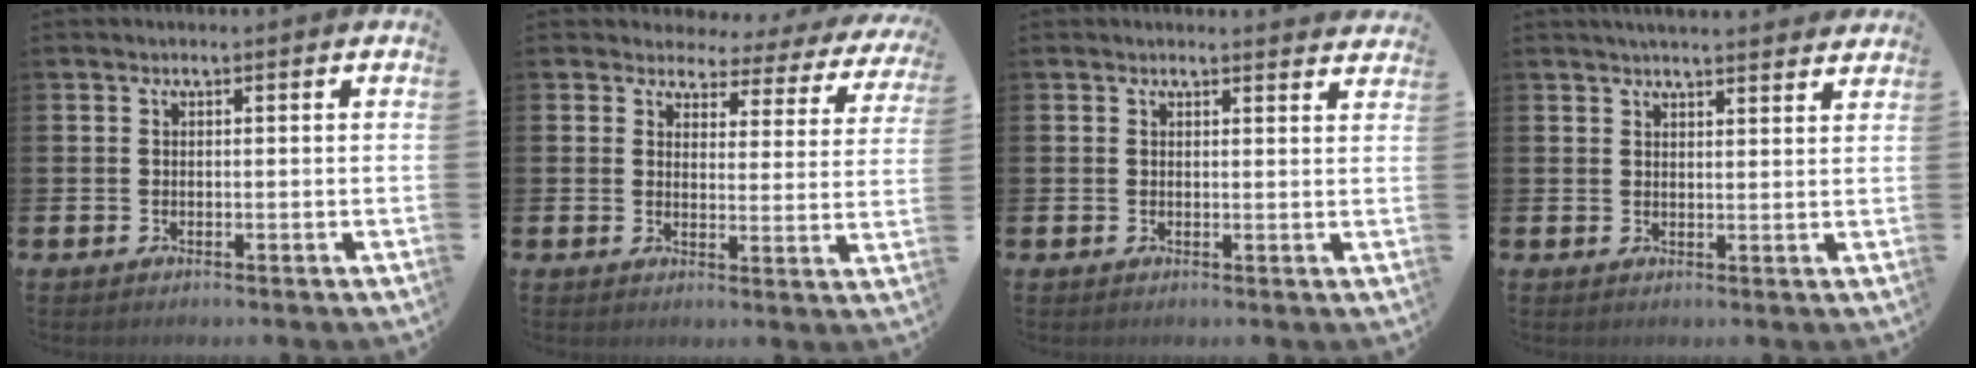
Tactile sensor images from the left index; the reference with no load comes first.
{"total": 2.7, "force": [2.1, 1.6, 0.2], "torque": [-0.021, -0.025, 0.028]}
{"total": 1.6, "force": [1.6, 0.1, -0.1], "torque": [0.008, -0.009, 0.027]}
{"total": 3.5, "force": [3.4, 0.1, 0.6], "torque": [-0.016, -0.013, 0.062]}